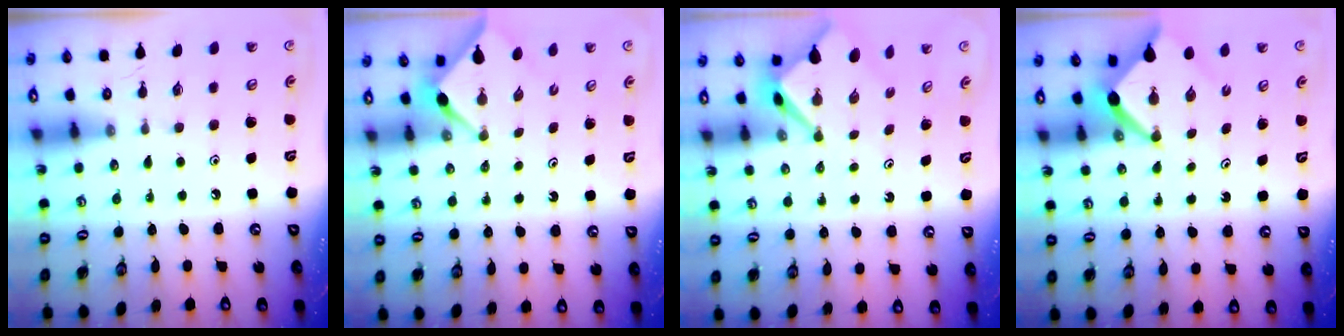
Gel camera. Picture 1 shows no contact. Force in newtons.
{"total": 3.0, "press": 3.0, "slide": 0.4}
{"total": 3.2, "press": 3.2, "slide": 0.3}
{"total": 6.0, "press": 6.0, "slide": 0.4}